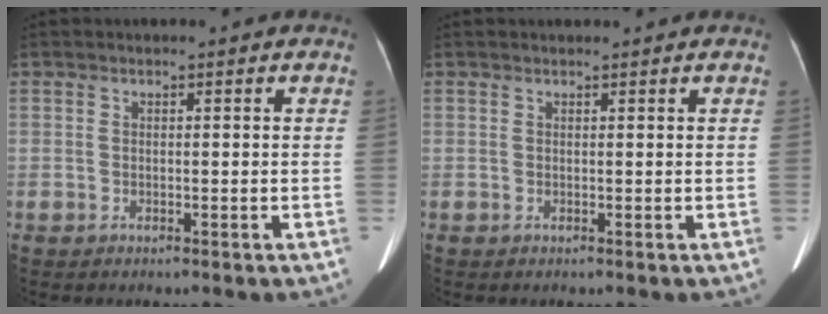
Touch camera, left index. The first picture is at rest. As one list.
[{"total": 1.1, "force": [1.1, 0.0, 0.3], "torque": [-0.006, 0.015, 0.019]}]